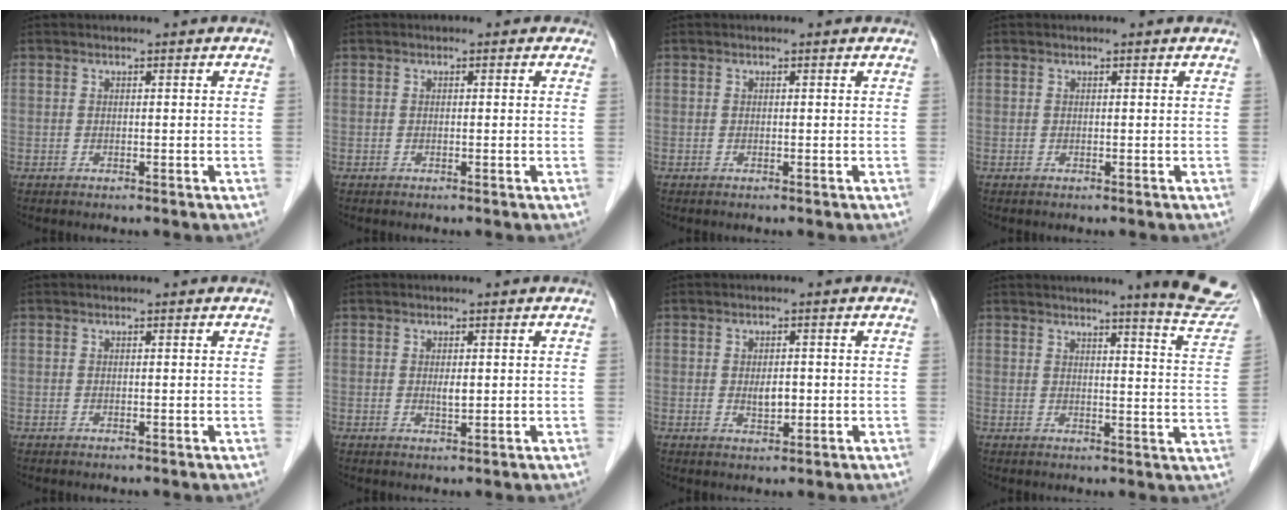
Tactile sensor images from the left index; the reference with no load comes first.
{"total": 0.6, "force": [0.1, 0.6, 0.1], "torque": [0.006, -0.002, -0.007]}
{"total": 0.0}
{"total": 0.5, "force": [0.5, 0.1, 0.2], "torque": [-0.010, 0.009, 0.006]}
{"total": 0.0}
{"total": 1.4, "force": [0.0, 0.6, 1.3], "torque": [-0.021, -0.006, 0.002]}
{"total": 2.5, "force": [-0.4, 1.3, 2.0], "torque": [-0.036, -0.004, -0.002]}
{"total": 11.8, "force": [10.6, -0.4, 5.0], "torque": [-0.046, -0.057, 0.103]}